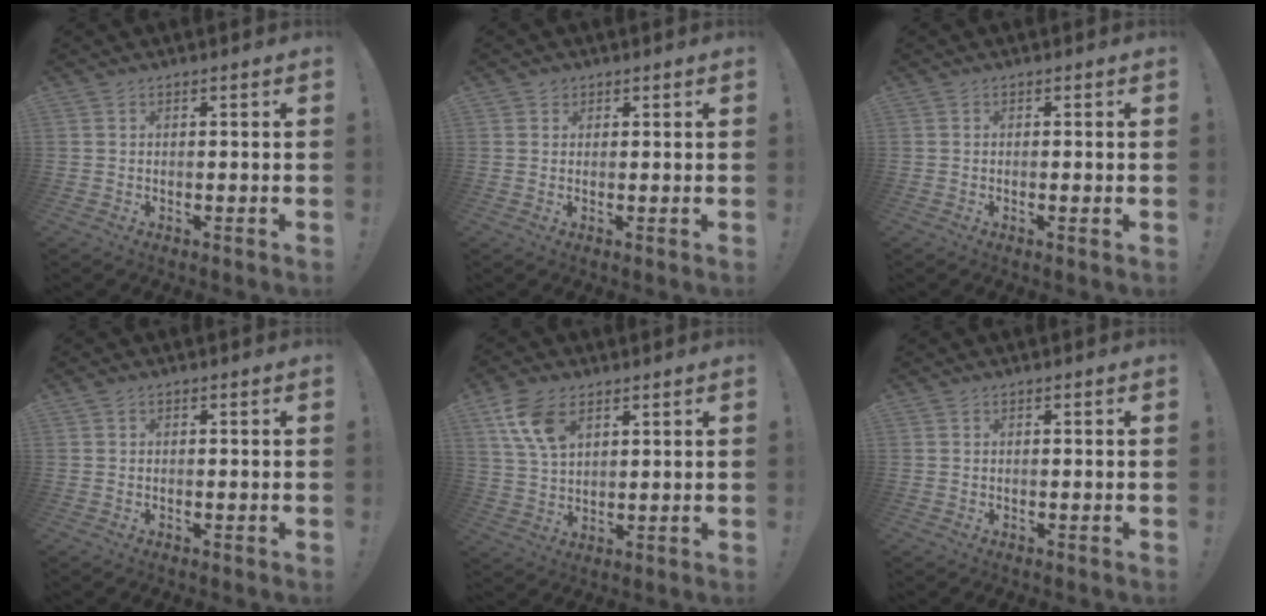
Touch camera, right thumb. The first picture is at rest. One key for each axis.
{"total": 1.7, "fx": 1.0, "fy": 1.4, "fz": 0.2, "tx": -0.001, "ty": -0.004, "tz": 0.017}
{"total": 1.0, "fx": -0.2, "fy": -0.1, "fz": 0.9, "tx": -0.019, "ty": 0.000, "tz": -0.003}
{"total": 0.5, "fx": -0.3, "fy": 0.2, "fz": 0.4, "tx": -0.010, "ty": 0.001, "tz": -0.005}
{"total": 10.5, "fx": 5.5, "fy": 6.1, "fz": 6.6, "tx": -0.129, "ty": -0.012, "tz": 0.108}
{"total": 0.0}